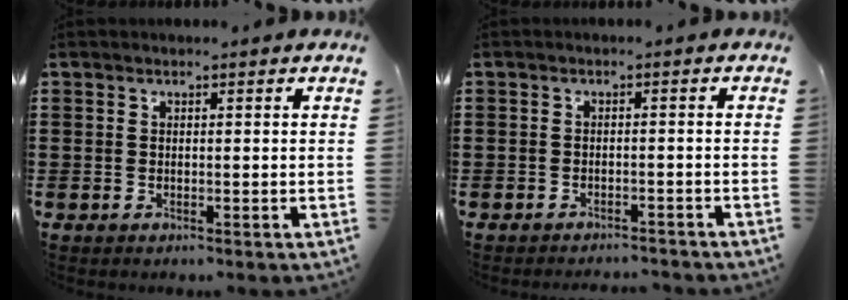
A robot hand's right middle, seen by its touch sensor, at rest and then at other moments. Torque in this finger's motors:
{"motor_torque": [0.80, -0.74, 0.06, 0.11]}